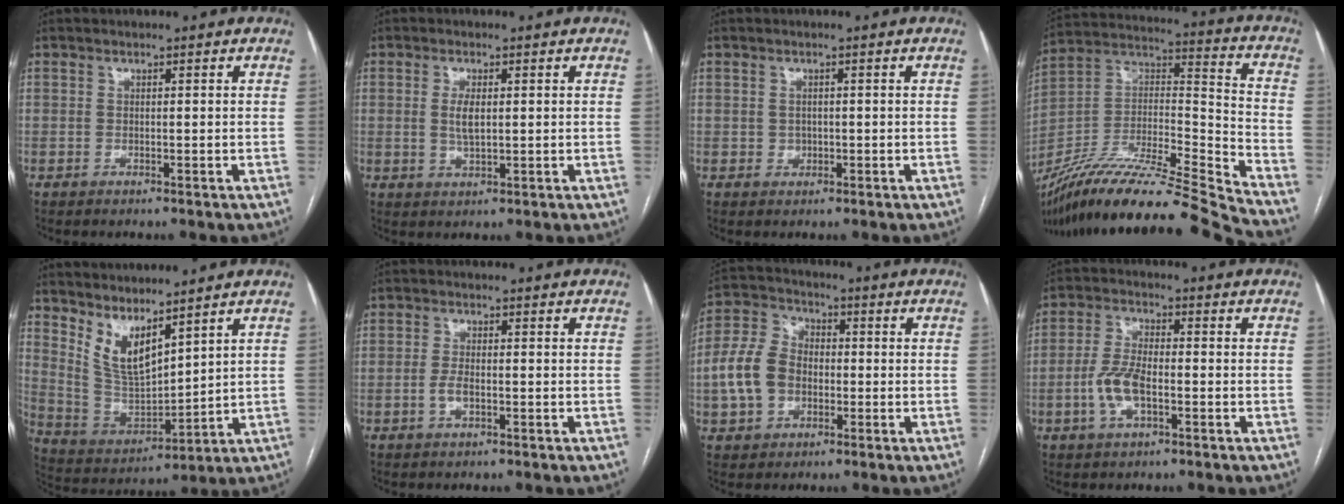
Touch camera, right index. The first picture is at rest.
{"total": 3.2, "force": [0.4, 1.1, 3.0], "torque": [-0.061, -0.001, 0.011]}
{"total": 1.3, "force": [0.1, 1.2, 0.4], "torque": [-0.010, 0.004, 0.007]}
{"total": 27.2, "force": [-23.8, -1.3, 12.9], "torque": [-0.231, -0.014, -0.411]}
{"total": 8.6, "force": [6.2, 2.4, 5.6], "torque": [-0.119, -0.012, 0.144]}
{"total": 2.2, "force": [-0.5, 0.9, 2.0], "torque": [-0.048, 0.002, -0.009]}
{"total": 9.4, "force": [-1.7, 7.1, 6.0], "torque": [-0.152, 0.027, -0.033]}
{"total": 6.5, "force": [-2.0, 2.5, 5.6], "torque": [-0.126, 0.006, -0.039]}